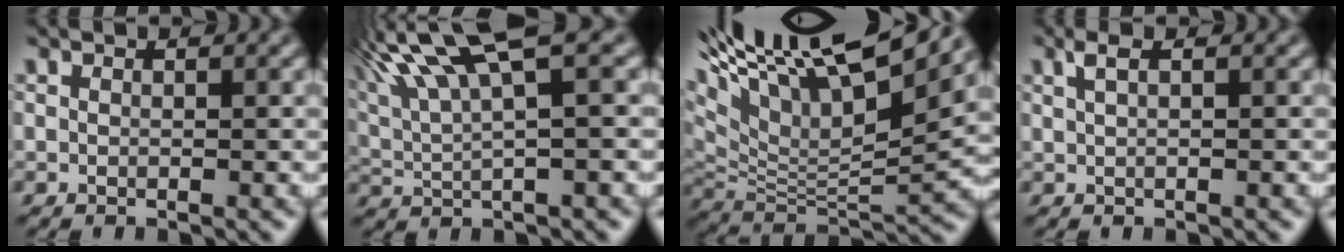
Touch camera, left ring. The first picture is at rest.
{"total": 9.0, "force": [4.7, 2.0, 7.4], "torque": [-0.159, 0.027, 0.097]}
{"total": 15.1, "force": [8.4, 5.8, 11.2], "torque": [-0.215, 0.048, 0.157]}
{"total": 1.0, "force": [0.2, 0.1, 0.9], "torque": [-0.026, 0.003, 0.016]}